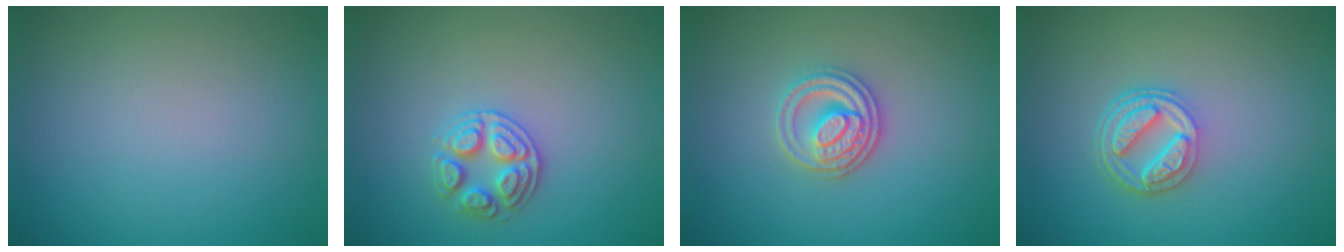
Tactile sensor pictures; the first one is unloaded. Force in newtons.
{"total": 2.7, "press": 2.6, "slide": 0.4}
{"total": 3.3, "press": 2.9, "slide": 1.6}
{"total": 4.2, "press": 3.2, "slide": 2.7}